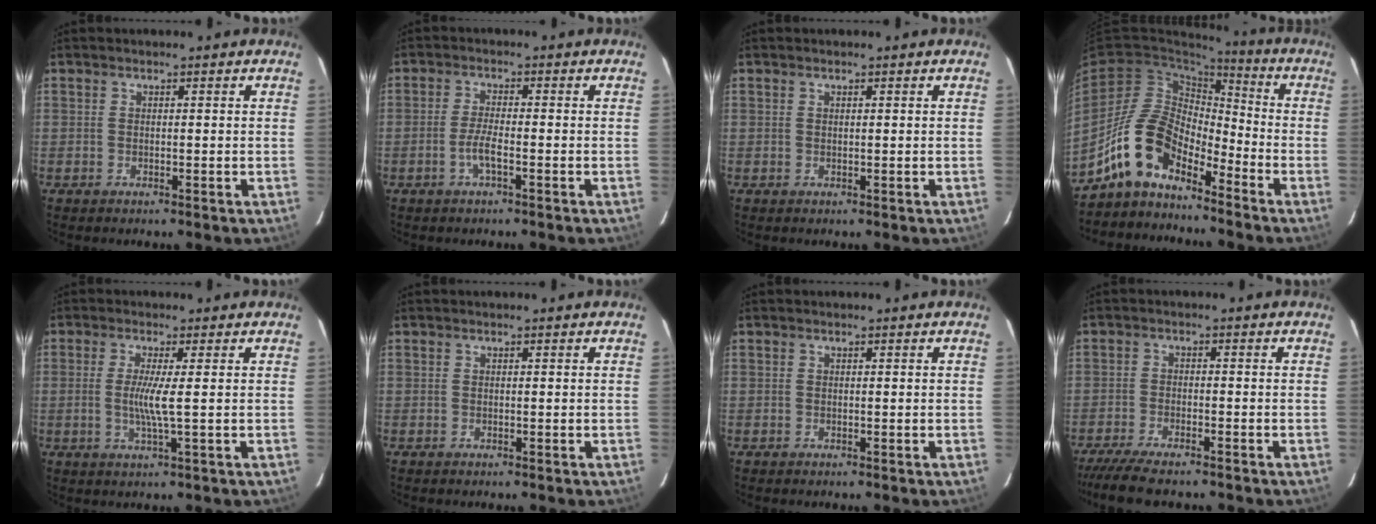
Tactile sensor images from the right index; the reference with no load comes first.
{"total": 3.4, "force": [-1.6, 0.4, 3.0], "torque": [-0.065, 0.000, -0.032]}
{"total": 0.0}
{"total": 12.6, "force": [-9.1, 5.6, 6.7], "torque": [-0.129, 0.018, -0.184]}
{"total": 4.4, "force": [0.0, -0.6, 4.3], "torque": [-0.087, -0.008, -0.005]}
{"total": 0.0}
{"total": 0.0}
{"total": 8.7, "force": [-7.5, 1.5, 4.2], "torque": [-0.105, -0.029, -0.133]}